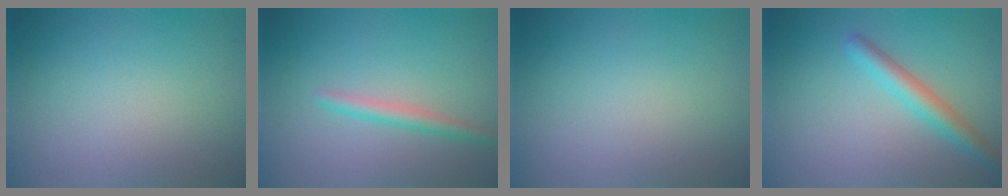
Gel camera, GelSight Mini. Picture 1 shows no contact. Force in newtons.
{"total": 1.8, "press": 1.8, "slide": 0.1}
{"total": 0.0}
{"total": 2.9, "press": 2.9, "slide": 0.2}